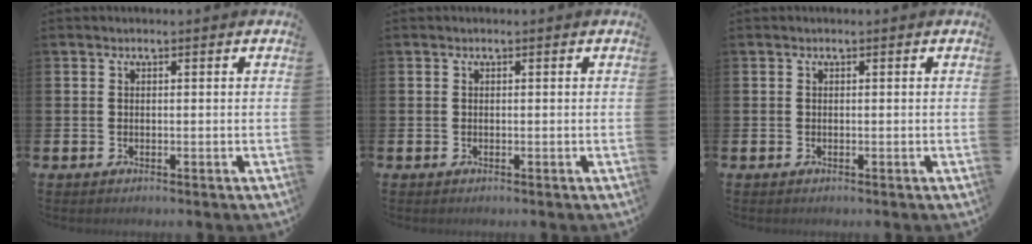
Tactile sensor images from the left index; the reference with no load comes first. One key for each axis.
{"total": 0.0}
{"total": 0.0}